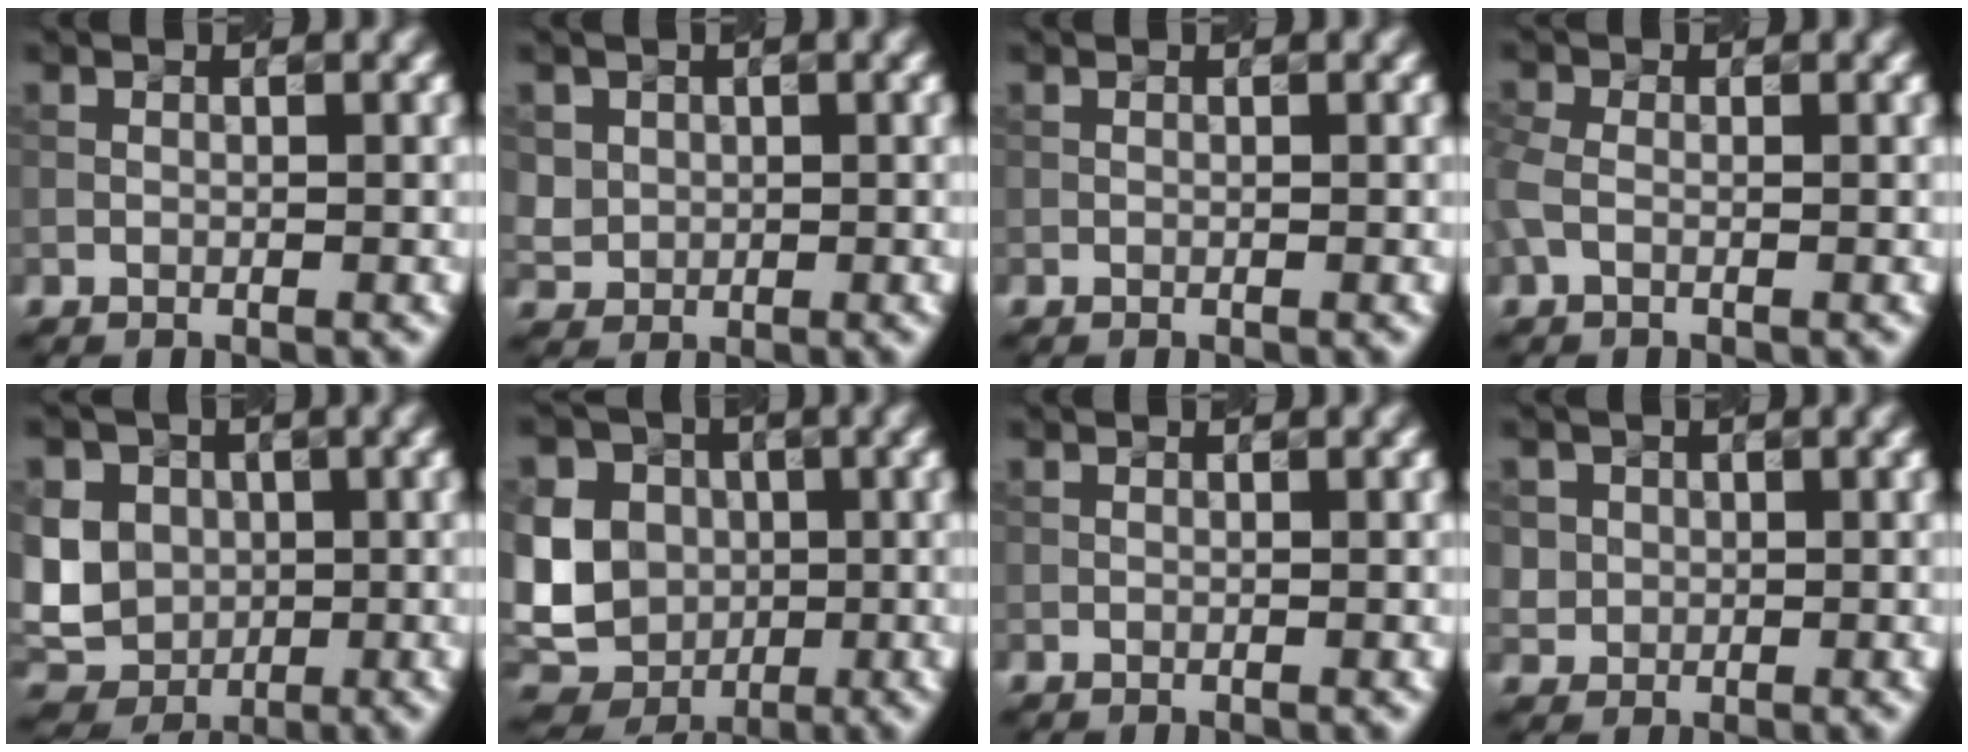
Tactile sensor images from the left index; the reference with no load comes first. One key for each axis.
{"total": 2.1, "fx": 0.7, "fy": 2.0, "fz": 0.1, "tx": -0.010, "ty": -0.001, "tz": 0.030}
{"total": 0.0}
{"total": 2.0, "fx": -0.4, "fy": 1.3, "fz": 1.4, "tx": -0.047, "ty": 0.002, "tz": -0.015}
{"total": 7.6, "fx": 0.9, "fy": 6.7, "fz": 3.6, "tx": -0.089, "ty": 0.018, "tz": -0.006}
{"total": 10.2, "fx": 0.5, "fy": 8.9, "fz": 4.9, "tx": -0.105, "ty": 0.010, "tz": -0.015}
{"total": 0.0}
{"total": 2.1, "fx": 0.5, "fy": 2.0, "fz": 0.0, "tx": -0.003, "ty": 0.003, "tz": 0.022}